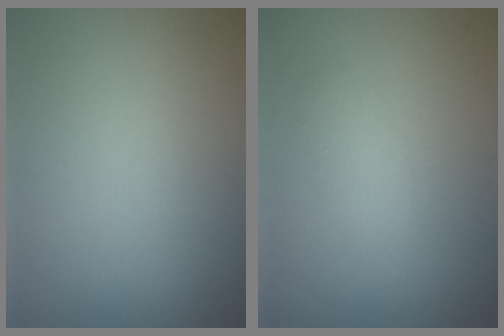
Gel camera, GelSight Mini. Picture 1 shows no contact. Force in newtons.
{"total": 1.8, "press": 1.8, "slide": 0.0}